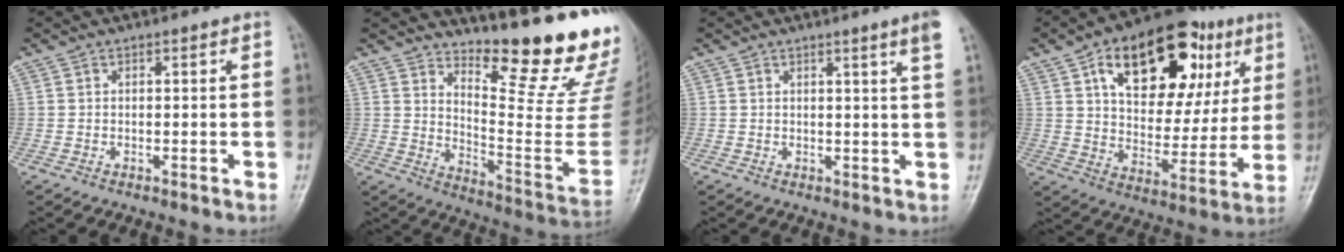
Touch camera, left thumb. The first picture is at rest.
{"total": 21.3, "force": [16.5, 4.1, 12.7], "torque": [-0.150, -0.160, 0.234]}
{"total": 3.9, "force": [2.2, -0.7, 3.1], "torque": [-0.044, -0.015, 0.031]}
{"total": 25.9, "force": [11.1, 14.2, 18.5], "torque": [-0.231, 0.000, 0.173]}